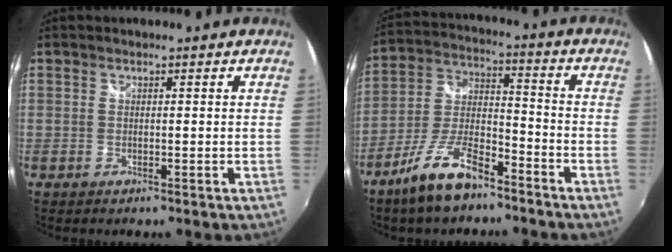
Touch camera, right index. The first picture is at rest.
{"total": 12.5, "force": [-8.8, 4.0, 7.8], "torque": [-0.169, 0.000, -0.165]}